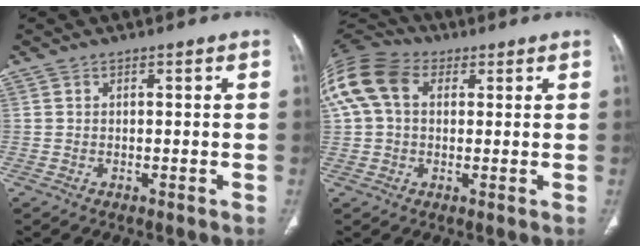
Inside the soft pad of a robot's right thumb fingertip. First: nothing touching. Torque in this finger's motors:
{"motor_torque": [0.90, 0.90, 0.66, -0.31, 0.27]}